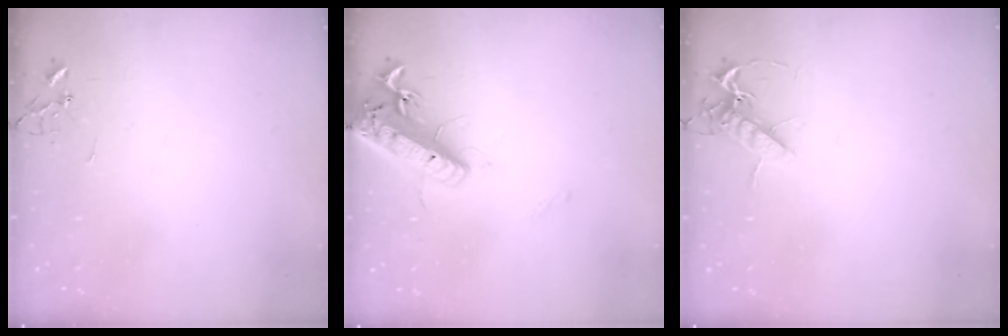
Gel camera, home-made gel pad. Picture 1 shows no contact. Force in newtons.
{"total": 18.1, "press": 17.7, "slide": 3.9}
{"total": 9.3, "press": 9.2, "slide": 1.3}